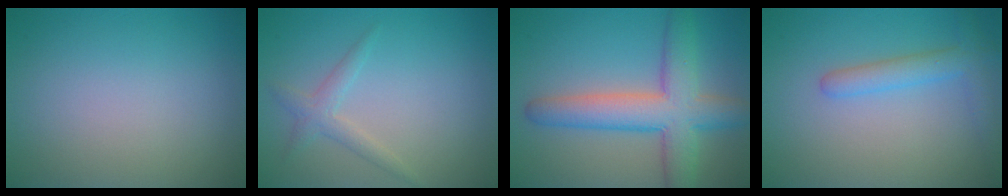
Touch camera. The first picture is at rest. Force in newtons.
{"total": 1.8, "press": 1.8, "slide": 0.1}
{"total": 7.4, "press": 7.4, "slide": 0.2}
{"total": 2.9, "press": 2.9, "slide": 0.2}